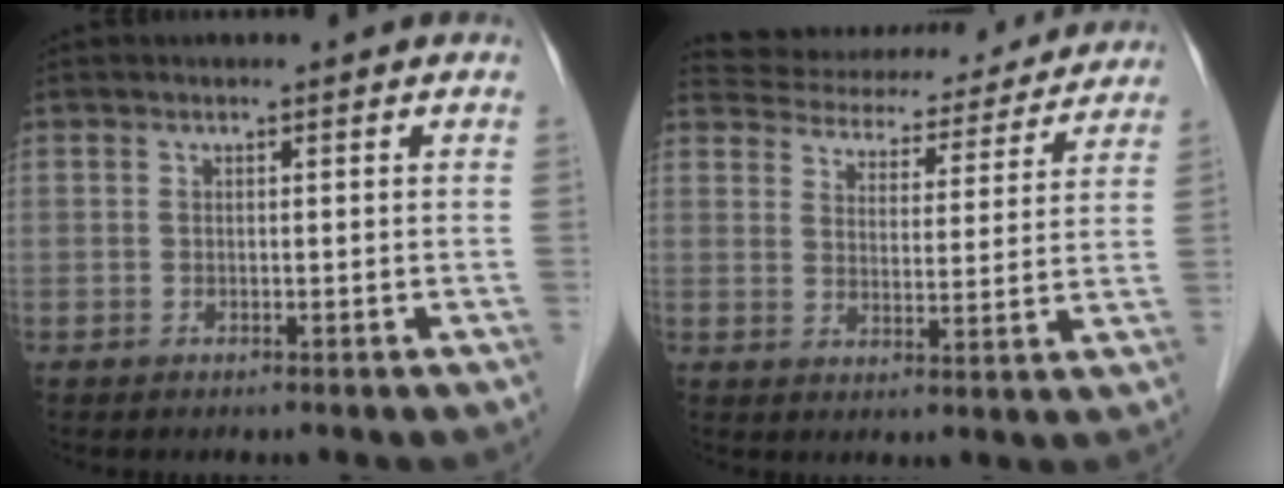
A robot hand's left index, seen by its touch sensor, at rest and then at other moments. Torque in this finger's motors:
{"motor_torque": [-0.12, -0.15, -0.13, -0.07]}